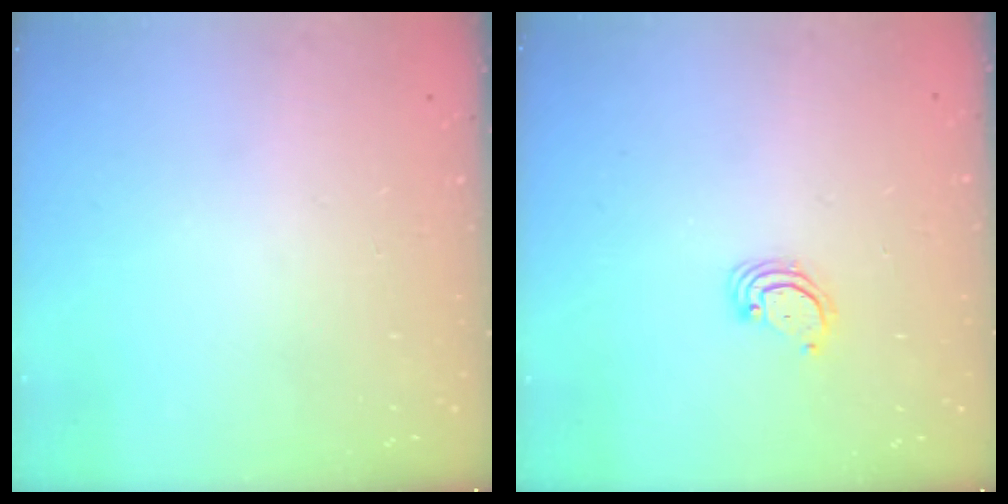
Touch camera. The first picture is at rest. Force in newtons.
{"total": 3.5, "press": 3.5, "slide": 0.3}